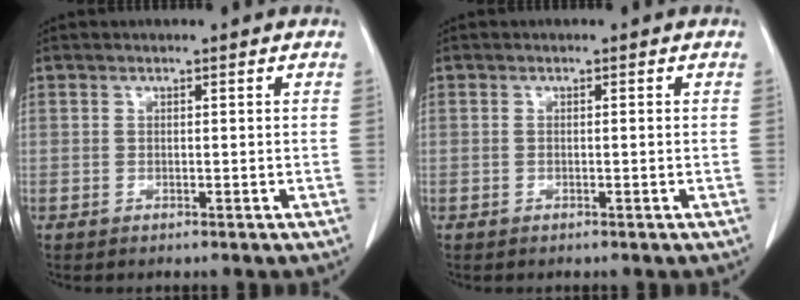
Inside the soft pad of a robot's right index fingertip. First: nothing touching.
{"total": 0.6, "force": [0.0, 0.1, 0.5], "torque": [-0.014, 0.002, 0.002]}